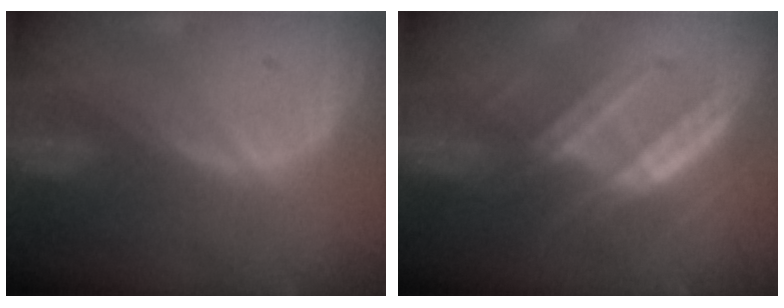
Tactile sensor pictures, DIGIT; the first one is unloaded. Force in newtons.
{"total": 7.9, "press": 7.0, "slide": 3.6}